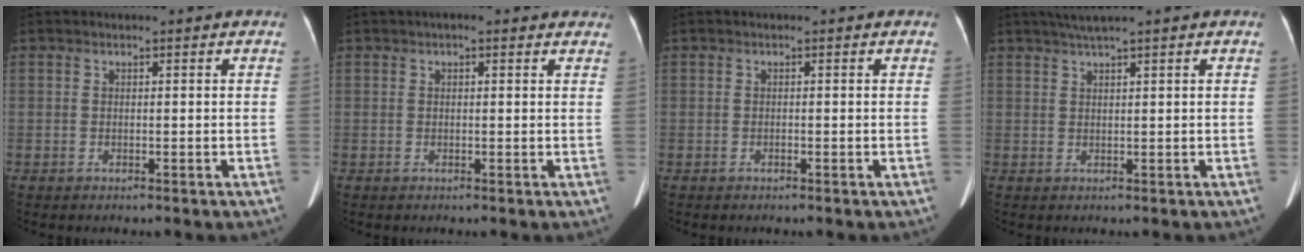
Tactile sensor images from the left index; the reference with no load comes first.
{"total": 3.7, "force": [2.7, 1.2, 2.3], "torque": [-0.024, 0.028, 0.028]}
{"total": 0.0}
{"total": 3.2, "force": [2.5, -0.7, 1.9], "torque": [-0.035, 0.013, 0.049]}